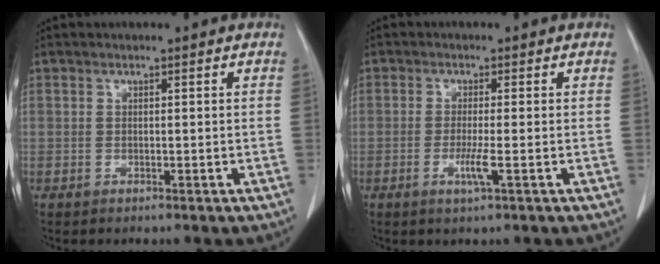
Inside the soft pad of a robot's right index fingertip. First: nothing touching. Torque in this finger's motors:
{"motor_torque": [0.93, 0.00, 0.40, 0.10]}